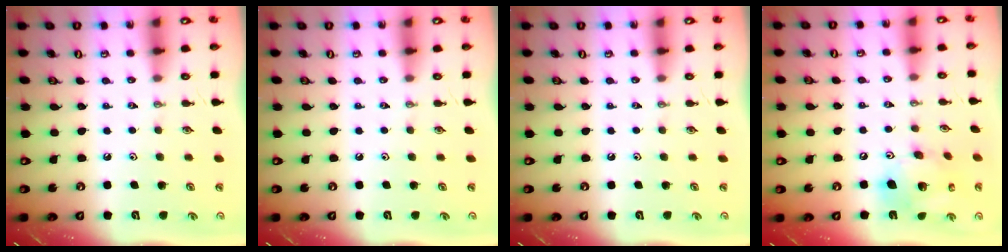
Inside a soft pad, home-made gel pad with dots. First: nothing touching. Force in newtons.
{"total": 0.0}
{"total": 0.0}
{"total": 14.7, "press": 14.5, "slide": 2.5}